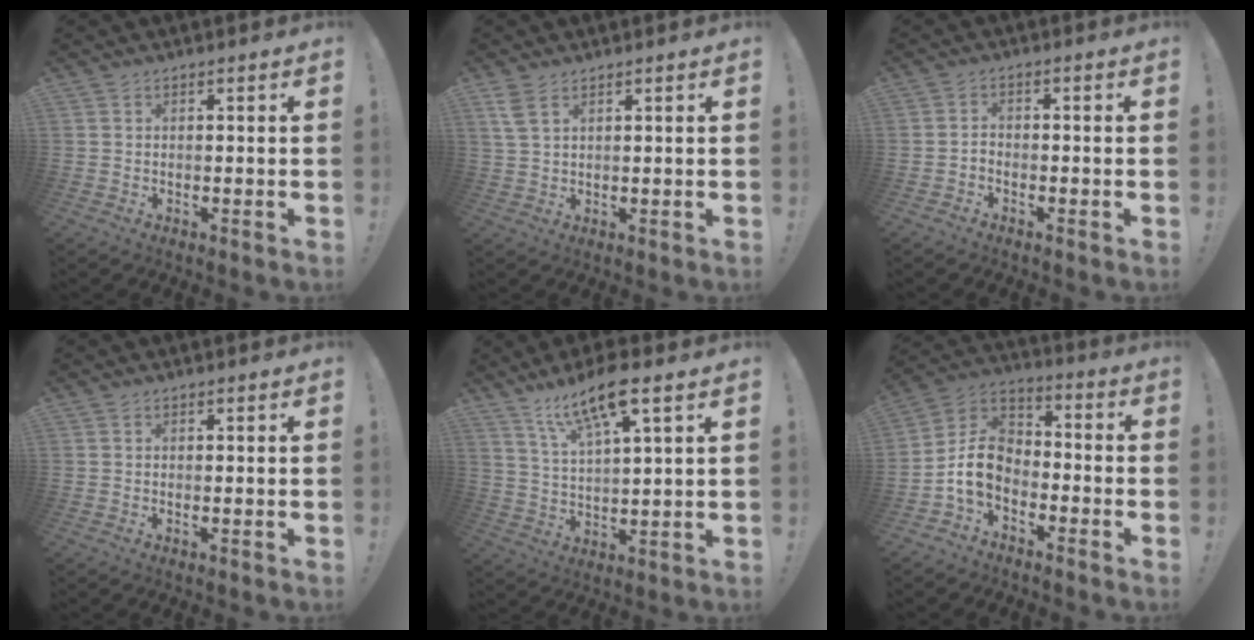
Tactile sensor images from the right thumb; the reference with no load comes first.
{"total": 4.7, "force": [2.6, 2.3, 3.2], "torque": [-0.060, -0.005, 0.052]}
{"total": 2.0, "force": [-1.6, 0.7, 0.8], "torque": [-0.016, 0.008, -0.029]}
{"total": 0.6, "force": [0.3, 0.0, 0.5], "torque": [-0.004, -0.002, 0.004]}
{"total": 13.0, "force": [8.6, 3.1, 9.2], "torque": [-0.165, -0.036, 0.145]}
{"total": 10.9, "force": [-4.3, 8.0, 6.1], "torque": [-0.118, 0.020, -0.075]}